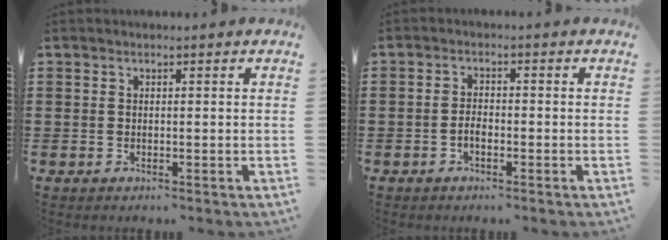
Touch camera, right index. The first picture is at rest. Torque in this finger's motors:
{"motor_torque": [1.07, 1.07, 0.05, 0.00]}